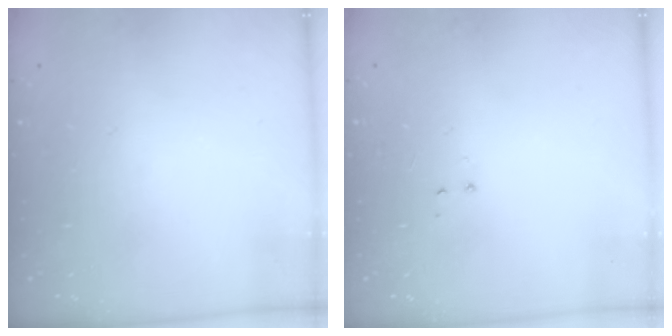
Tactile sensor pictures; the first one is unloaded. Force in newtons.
{"total": 4.0, "press": 4.0, "slide": 0.4}